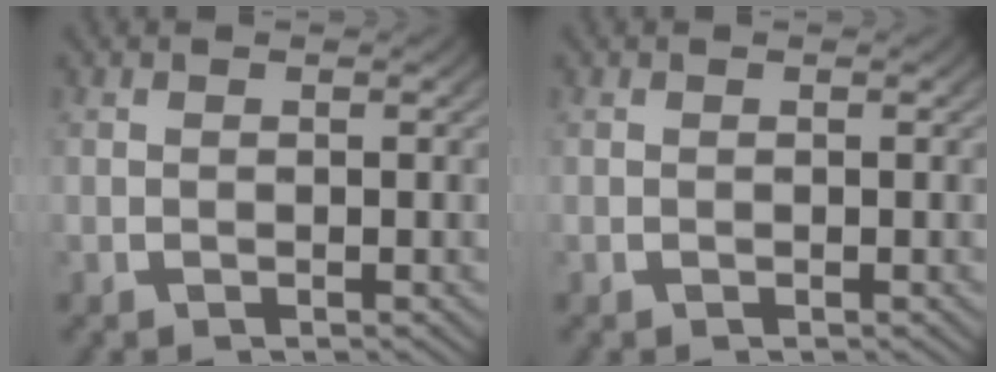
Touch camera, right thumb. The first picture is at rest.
{"total": 0.0}